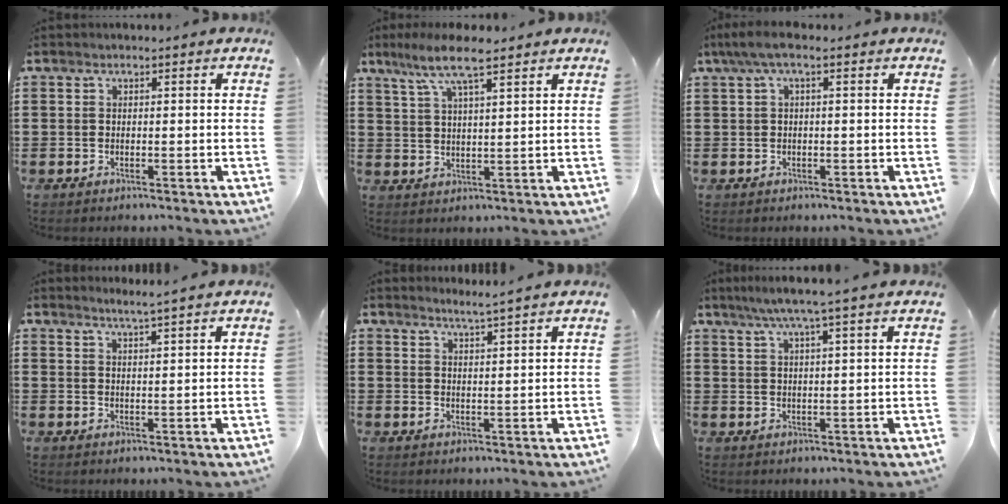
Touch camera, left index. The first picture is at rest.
{"total": 7.6, "force": [5.4, 1.2, 5.2], "torque": [-0.115, -0.003, 0.094]}
{"total": 2.9, "force": [0.0, 0.6, 2.8], "torque": [-0.064, -0.002, -0.008]}
{"total": 2.7, "force": [2.5, -0.7, 0.8], "torque": [-0.020, -0.010, 0.046]}
{"total": 2.9, "force": [2.8, -0.8, 0.5], "torque": [-0.017, -0.013, 0.051]}
{"total": 4.6, "force": [3.6, -0.7, 2.8], "torque": [-0.063, -0.008, 0.063]}